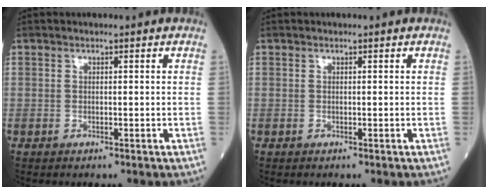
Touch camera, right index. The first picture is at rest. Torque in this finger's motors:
{"motor_torque": [0.00, 0.00, 0.00, -0.01]}